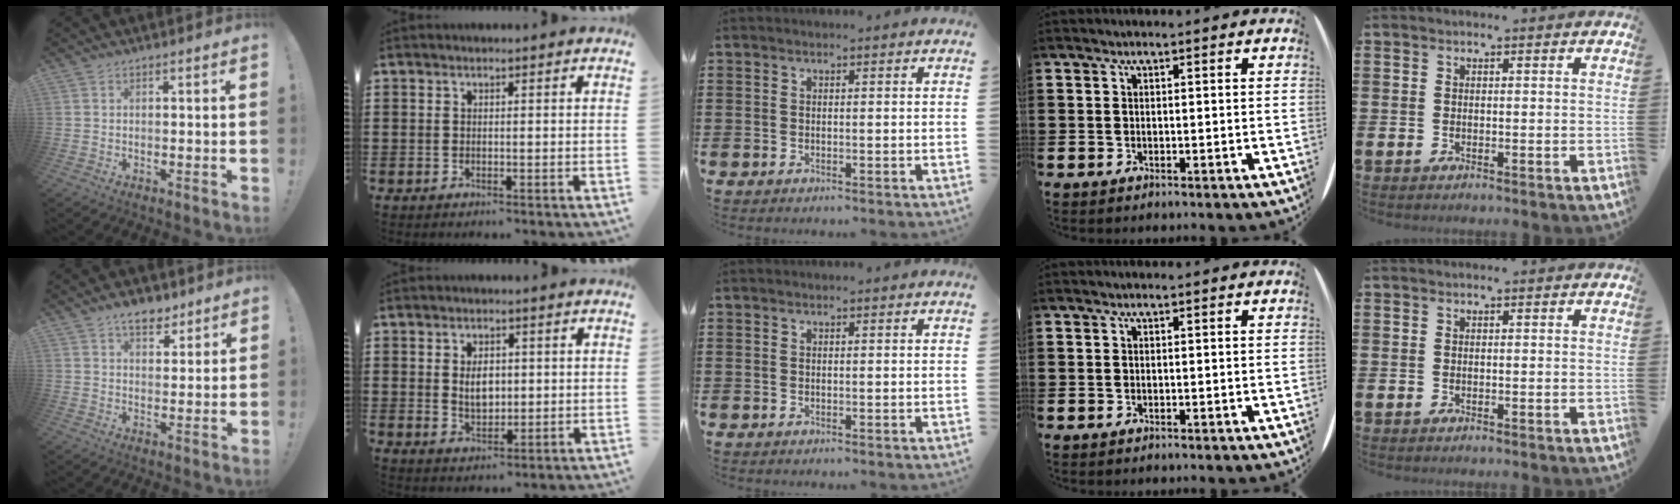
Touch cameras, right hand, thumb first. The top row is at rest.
{"thumb": {"total": 7.1, "force": [5.2, 3.9, 2.9], "torque": [-0.027, -0.027, 0.093]}, "index": {"total": 4.1, "force": [0.3, 2.5, 3.3], "torque": [-0.053, 0.001, 0.000]}}